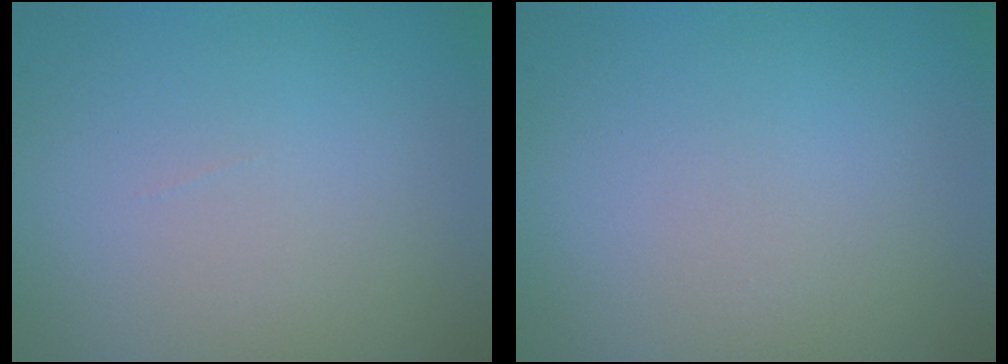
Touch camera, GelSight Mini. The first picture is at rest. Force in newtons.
{"total": 0.0}